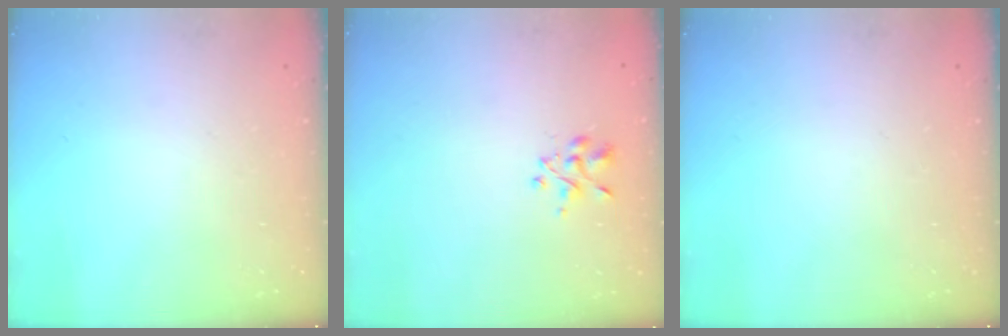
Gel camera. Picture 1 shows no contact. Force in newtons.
{"total": 1.7, "press": 1.6, "slide": 0.7}
{"total": 0.0}